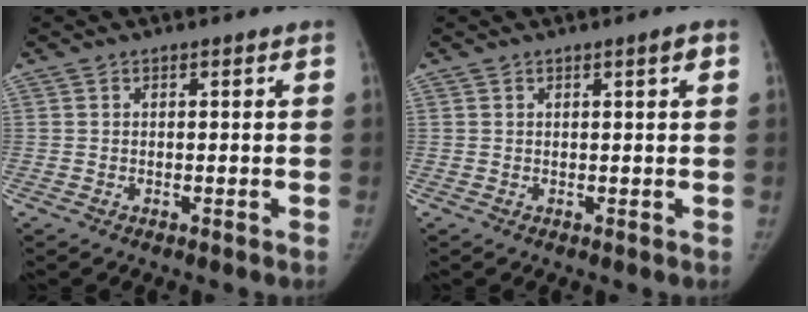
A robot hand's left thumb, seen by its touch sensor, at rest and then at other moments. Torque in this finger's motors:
{"motor_torque": [-0.15, -0.02, -0.01, 0.20, -0.01]}